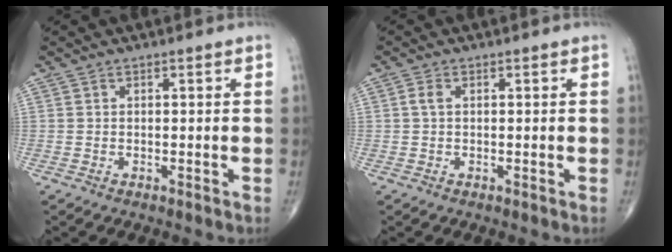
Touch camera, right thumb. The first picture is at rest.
{"total": 1.4, "force": [0.2, 0.8, 1.1], "torque": [-0.025, 0.002, 0.002]}